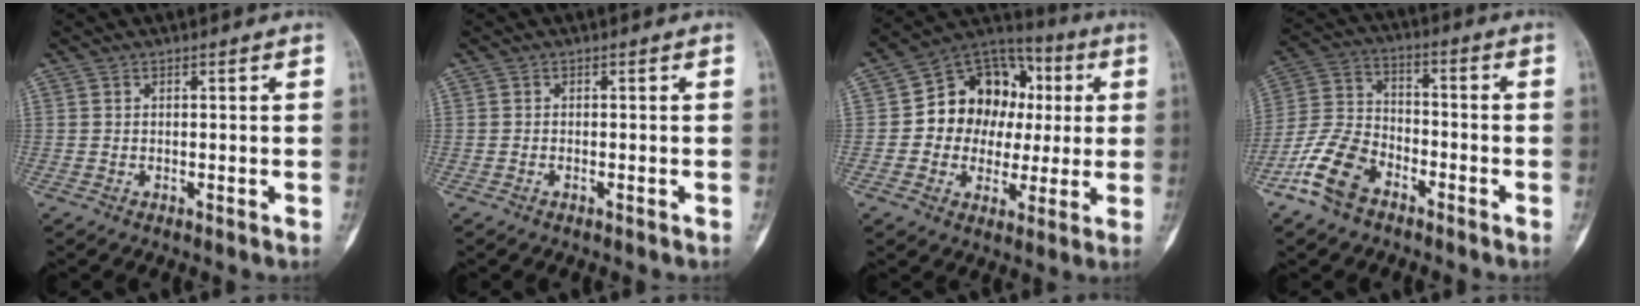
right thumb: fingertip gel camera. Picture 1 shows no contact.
{"total": 0.5, "force": [-0.4, 0.1, 0.3], "torque": [-0.010, 0.003, -0.006]}
{"total": 16.7, "force": [1.5, 13.6, 9.5], "torque": [-0.085, 0.030, 0.023]}
{"total": 11.7, "force": [-7.1, 6.8, 6.3], "torque": [-0.130, 0.040, -0.148]}